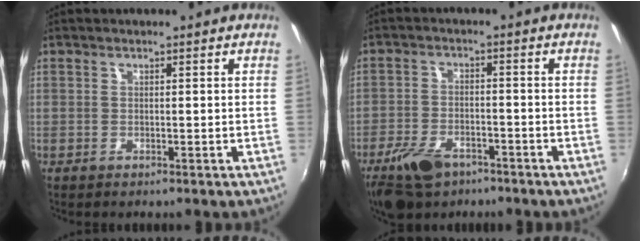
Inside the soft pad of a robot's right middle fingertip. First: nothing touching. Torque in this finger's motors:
{"motor_torque": [0.15, -0.15, 0.07, 0.03]}